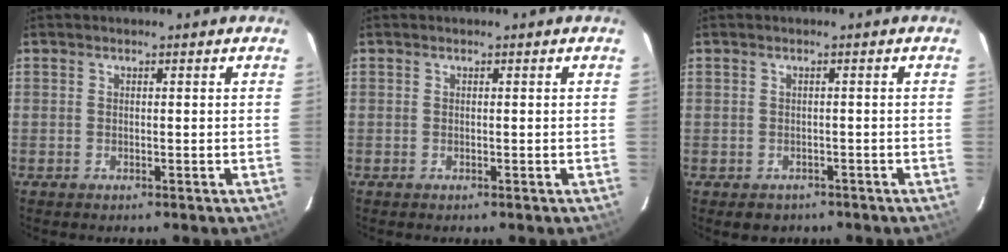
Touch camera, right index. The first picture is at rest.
{"total": 0.0}
{"total": 2.8, "force": [-1.6, 2.3, 0.5], "torque": [-0.009, 0.004, -0.016]}